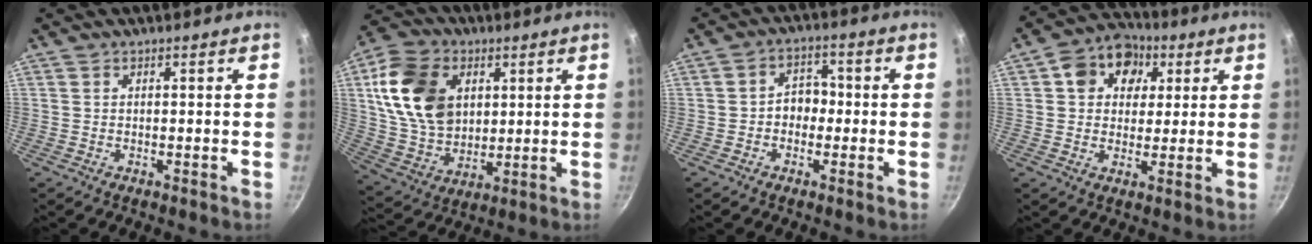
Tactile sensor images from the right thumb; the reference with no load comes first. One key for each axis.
{"total": 18.3, "fx": 4.6, "fy": 13.3, "fz": 11.7, "tx": -0.193, "ty": -0.009, "tz": 0.090}
{"total": 4.8, "fx": -1.0, "fy": 3.8, "fz": 2.8, "tx": -0.008, "ty": 0.020, "tz": -0.024}
{"total": 10.6, "fx": 3.5, "fy": 8.6, "fz": 5.2, "tx": -0.047, "ty": 0.005, "tz": 0.038}